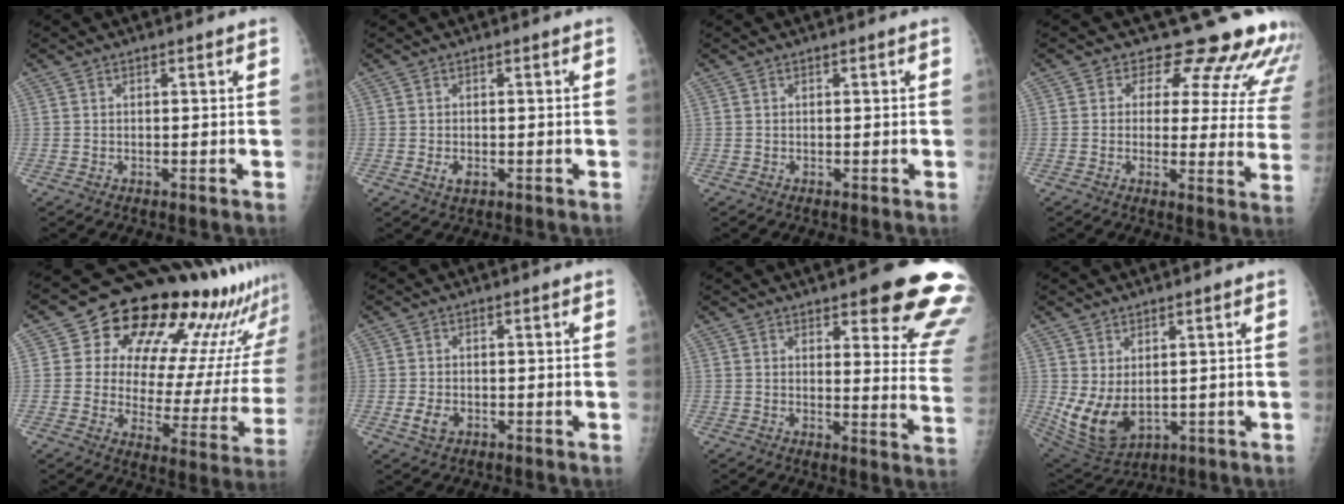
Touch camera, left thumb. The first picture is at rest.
{"total": 2.1, "force": [-0.6, 1.3, 1.5], "torque": [-0.024, -0.002, -0.007]}
{"total": 0.0}
{"total": 16.6, "force": [14.3, 6.5, 5.3], "torque": [-0.011, -0.099, 0.141]}
{"total": 23.7, "force": [16.9, 9.9, 13.2], "torque": [-0.144, -0.086, 0.225]}
{"total": 3.0, "force": [-0.9, 2.1, 1.9], "torque": [-0.037, 0.000, -0.013]}
{"total": 17.6, "force": [11.9, 4.8, 12.1], "torque": [-0.107, -0.065, 0.132]}
{"total": 9.6, "force": [0.9, 5.9, 7.5], "torque": [-0.136, -0.021, 0.041]}